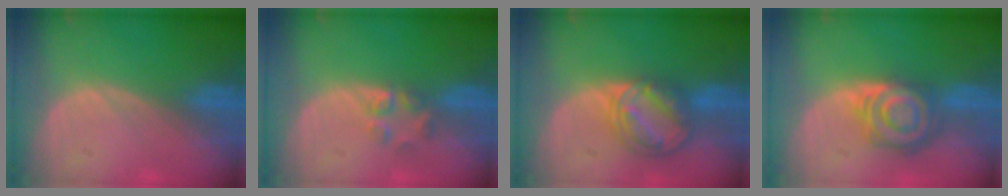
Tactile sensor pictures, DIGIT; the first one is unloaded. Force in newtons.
{"total": 2.6, "press": 2.6, "slide": 0.2}
{"total": 8.3, "press": 7.0, "slide": 4.4}
{"total": 8.1, "press": 7.1, "slide": 3.8}